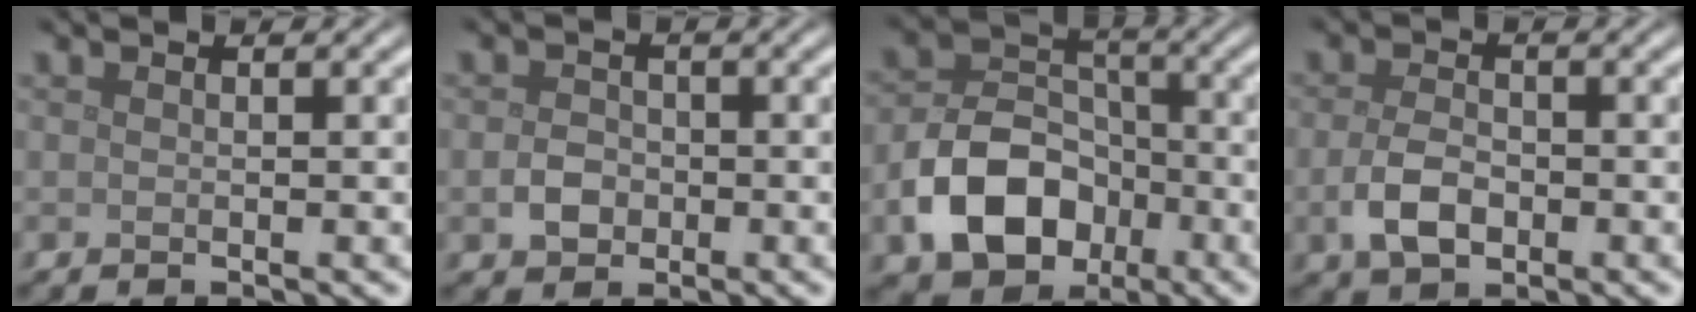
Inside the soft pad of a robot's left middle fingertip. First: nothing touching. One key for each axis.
{"total": 2.0, "fx": -0.6, "fy": 1.7, "fz": 1.0, "tx": -0.016, "ty": 0.000, "tz": -0.015}
{"total": 7.9, "fx": -3.2, "fy": 5.7, "fz": 4.5, "tx": -0.082, "ty": -0.004, "tz": -0.061}
{"total": 3.4, "fx": -0.9, "fy": 2.1, "fz": 2.4, "tx": -0.054, "ty": -0.004, "tz": -0.018}